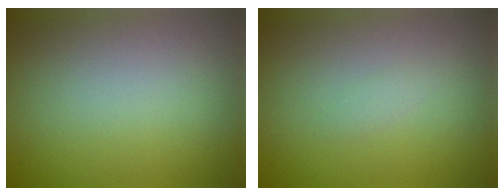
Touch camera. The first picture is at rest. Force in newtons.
{"total": 0.6, "press": 0.6, "slide": 0.0}